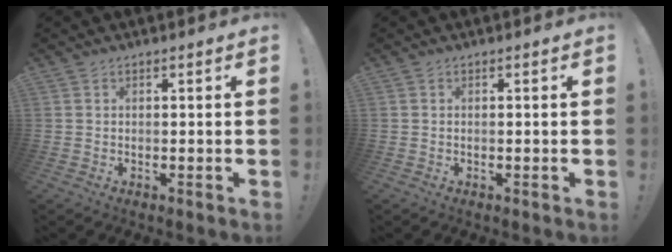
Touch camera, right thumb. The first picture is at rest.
{"total": 0.0}